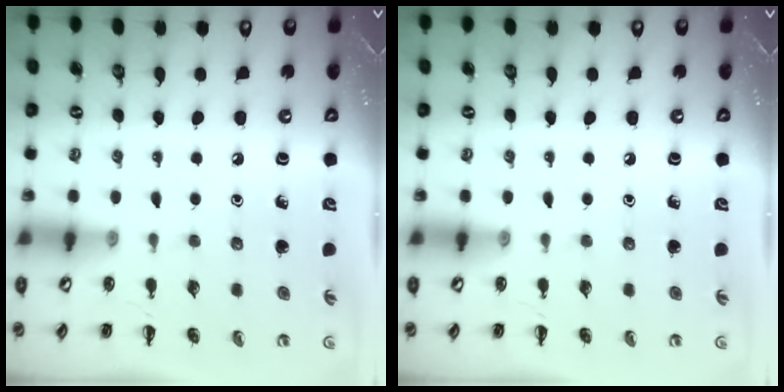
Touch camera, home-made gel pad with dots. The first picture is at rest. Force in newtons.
{"total": 0.0}